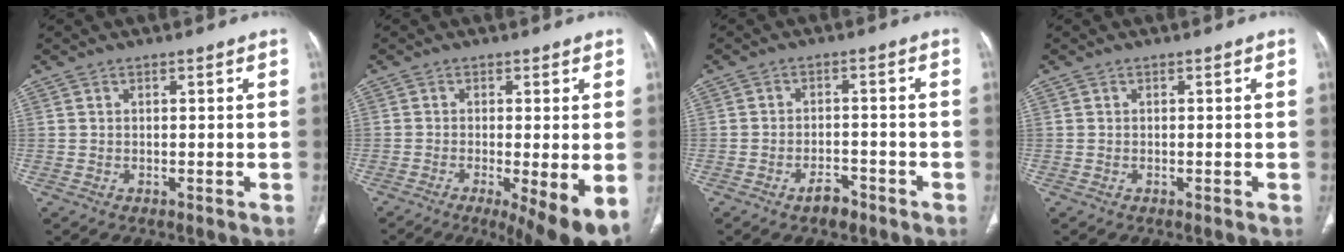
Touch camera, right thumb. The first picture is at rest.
{"total": 10.4, "force": [-3.9, 2.3, 9.4], "torque": [-0.144, -0.020, -0.060]}
{"total": 3.8, "force": [-2.6, 2.0, 1.9], "torque": [-0.027, 0.018, -0.039]}
{"total": 0.0}